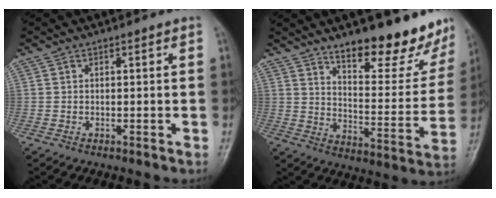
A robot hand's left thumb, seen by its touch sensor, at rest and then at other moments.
{"total": 19.4, "force": [14.6, 6.2, 11.2], "torque": [-0.106, -0.105, 0.207]}